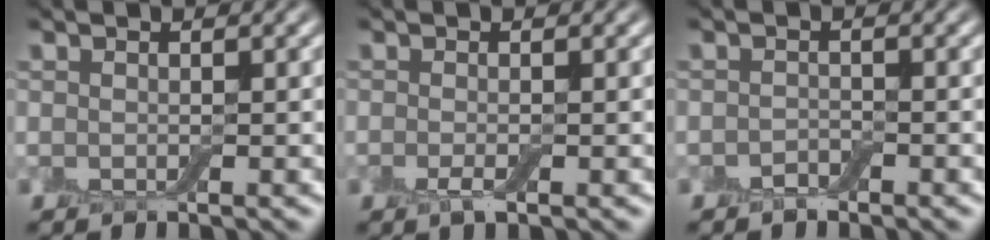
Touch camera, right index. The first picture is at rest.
{"total": 1.1, "force": [-0.5, 0.2, 0.9], "torque": [-0.019, -0.006, -0.011]}
{"total": 0.9, "force": [-0.8, 0.3, 0.1], "torque": [-0.001, 0.002, -0.014]}